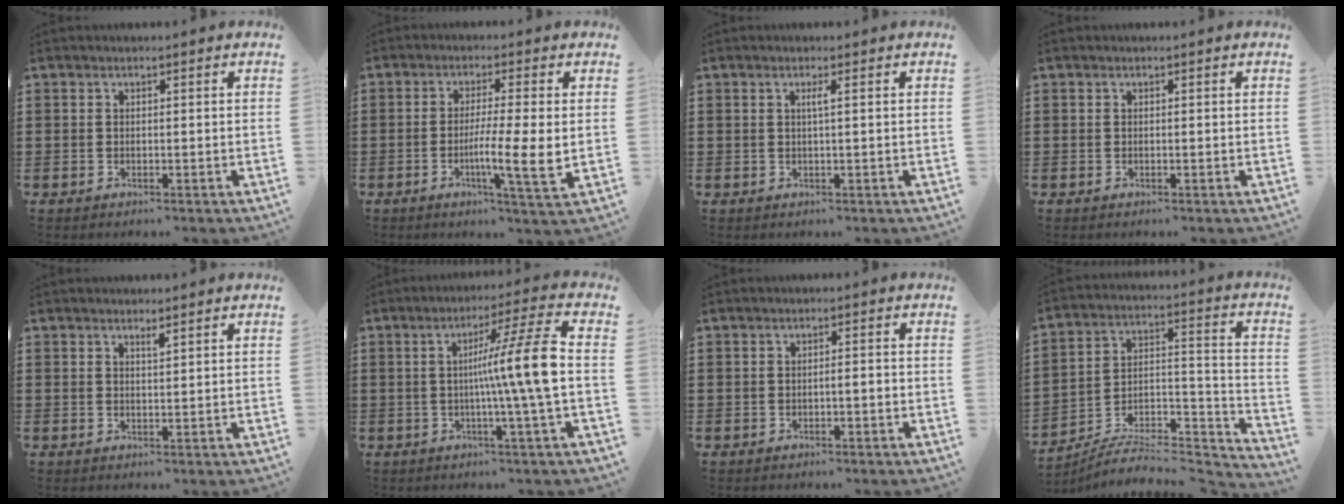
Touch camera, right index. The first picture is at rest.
{"total": 7.7, "force": [-1.1, 0.1, 7.7], "torque": [-0.131, -0.012, -0.020]}
{"total": 1.2, "force": [0.2, -0.2, 1.1], "torque": [-0.020, -0.004, 0.002]}
{"total": 0.0}
{"total": 1.1, "force": [1.0, 0.1, 0.4], "torque": [-0.009, -0.001, 0.019]}
{"total": 11.1, "force": [0.0, -0.9, 11.0], "torque": [-0.184, -0.009, -0.016]}
{"total": 1.3, "force": [-0.5, 0.2, 1.1], "torque": [-0.020, -0.001, -0.009]}
{"total": 6.4, "force": [-5.7, 1.7, 2.3], "torque": [-0.035, 0.003, -0.113]}